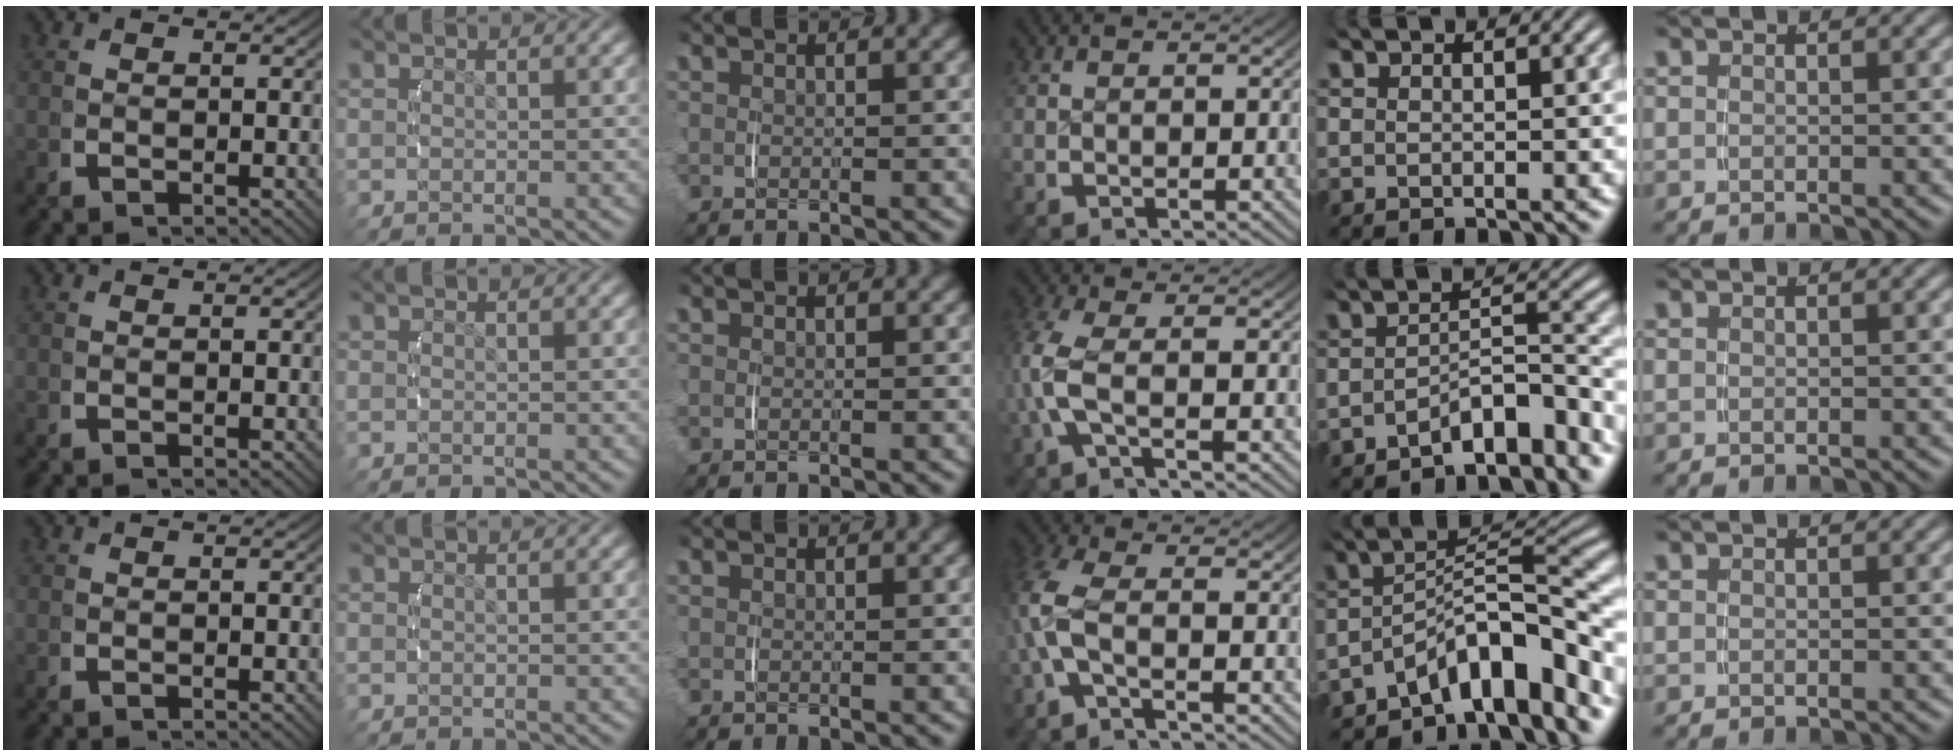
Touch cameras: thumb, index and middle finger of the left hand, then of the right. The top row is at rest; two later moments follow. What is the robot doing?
{"motion": "lift_and_place", "object": "toothpaste"}